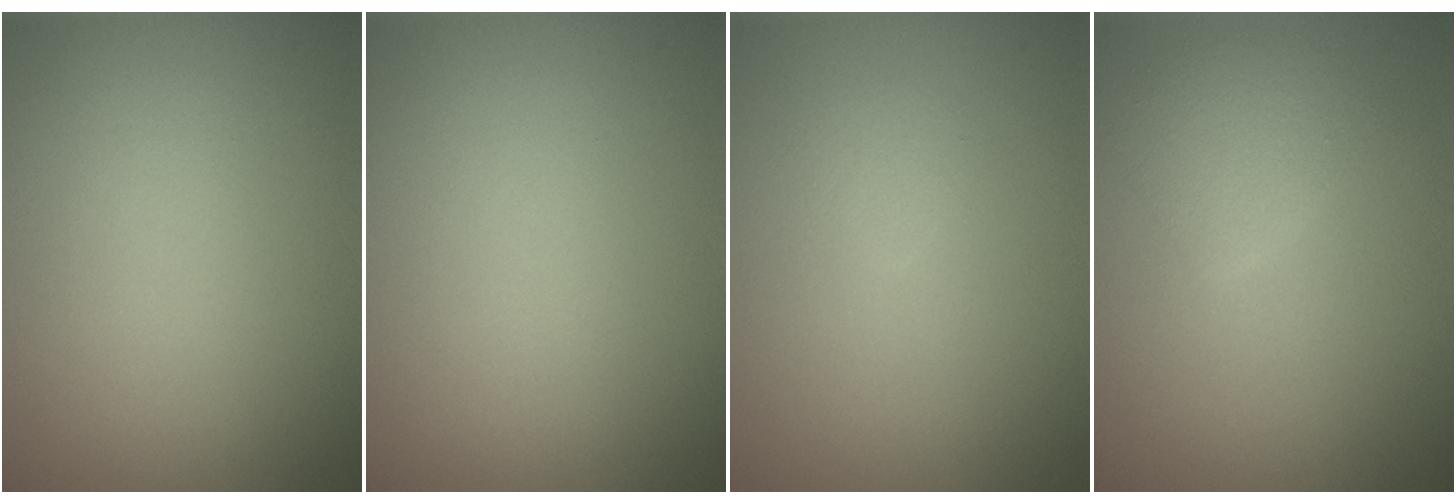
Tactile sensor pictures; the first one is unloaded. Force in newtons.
{"total": 0.0}
{"total": 0.9, "press": 0.9, "slide": 0.0}
{"total": 2.6, "press": 2.6, "slide": 0.1}